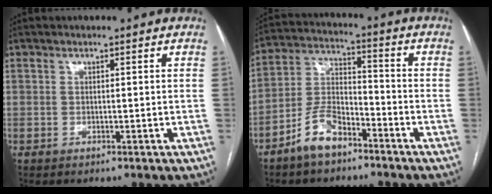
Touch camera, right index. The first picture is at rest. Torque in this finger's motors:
{"motor_torque": [-0.25, -0.34, -0.24, -0.10]}